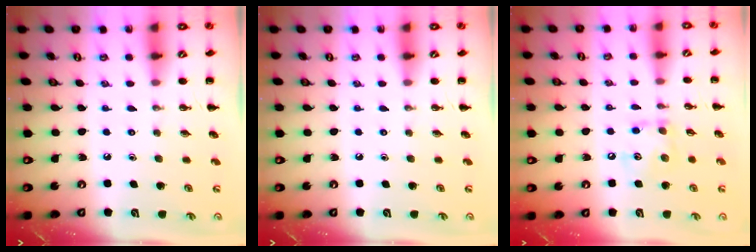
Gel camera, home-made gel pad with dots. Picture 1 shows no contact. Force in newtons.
{"total": 0.0}
{"total": 9.6, "press": 9.5, "slide": 1.3}